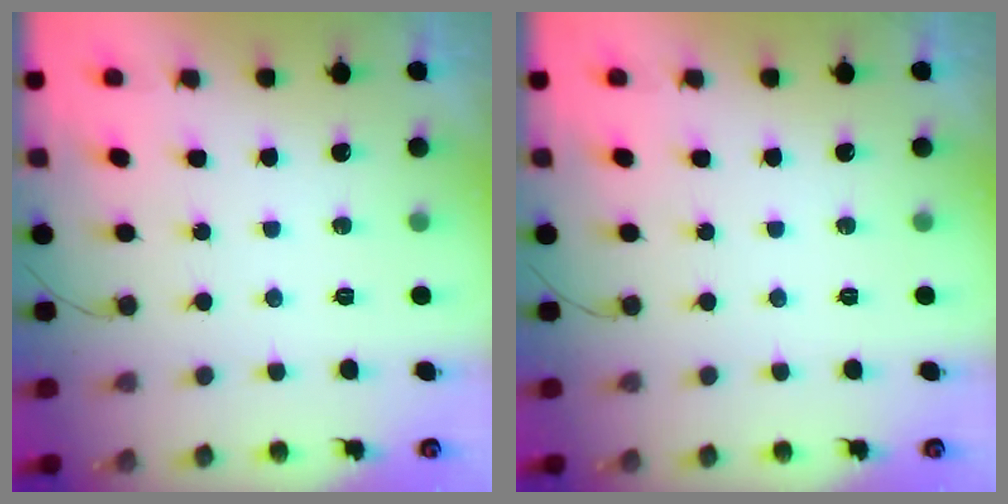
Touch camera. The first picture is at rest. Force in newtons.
{"total": 0.0}